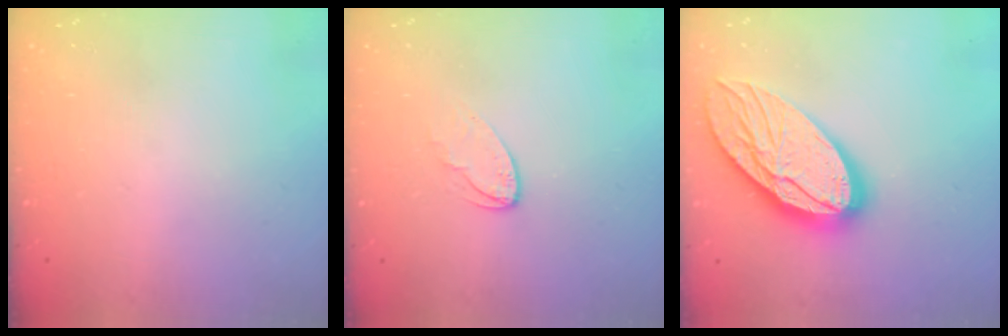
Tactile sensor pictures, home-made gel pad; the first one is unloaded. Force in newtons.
{"total": 3.3, "press": 3.3, "slide": 0.2}
{"total": 23.7, "press": 23.6, "slide": 2.1}